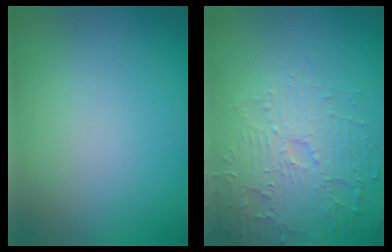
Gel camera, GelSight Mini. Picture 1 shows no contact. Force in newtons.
{"total": 4.6, "press": 4.4, "slide": 1.2}